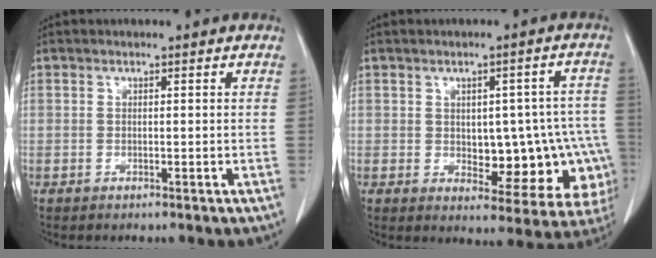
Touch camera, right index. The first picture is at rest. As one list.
[{"total": 16.1, "force": [-2.8, 8.2, 13.6], "torque": [-0.130, 0.031, -0.012]}]